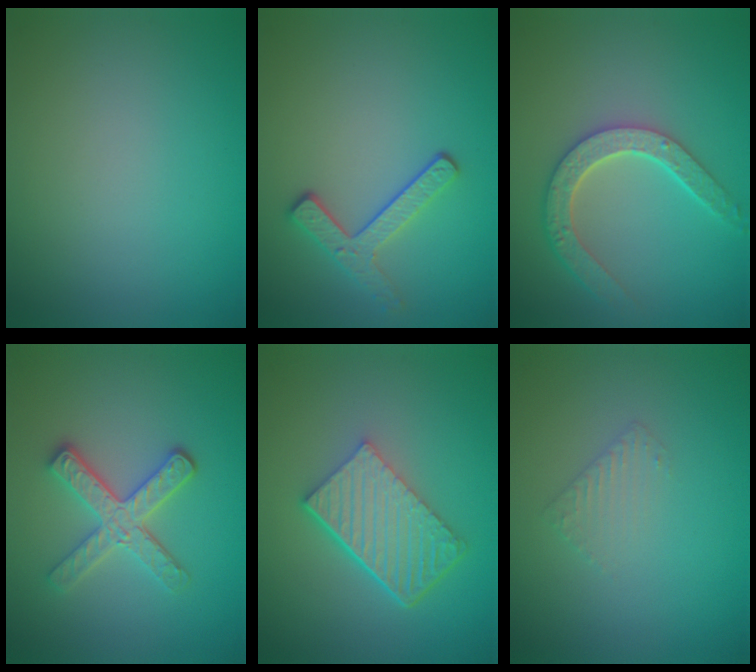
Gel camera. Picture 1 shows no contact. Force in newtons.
{"total": 2.7, "press": 2.3, "slide": 1.3}
{"total": 4.8, "press": 3.8, "slide": 2.9}
{"total": 3.6, "press": 3.1, "slide": 1.8}
{"total": 6.0, "press": 4.1, "slide": 4.4}
{"total": 1.3, "press": 1.3, "slide": 0.3}